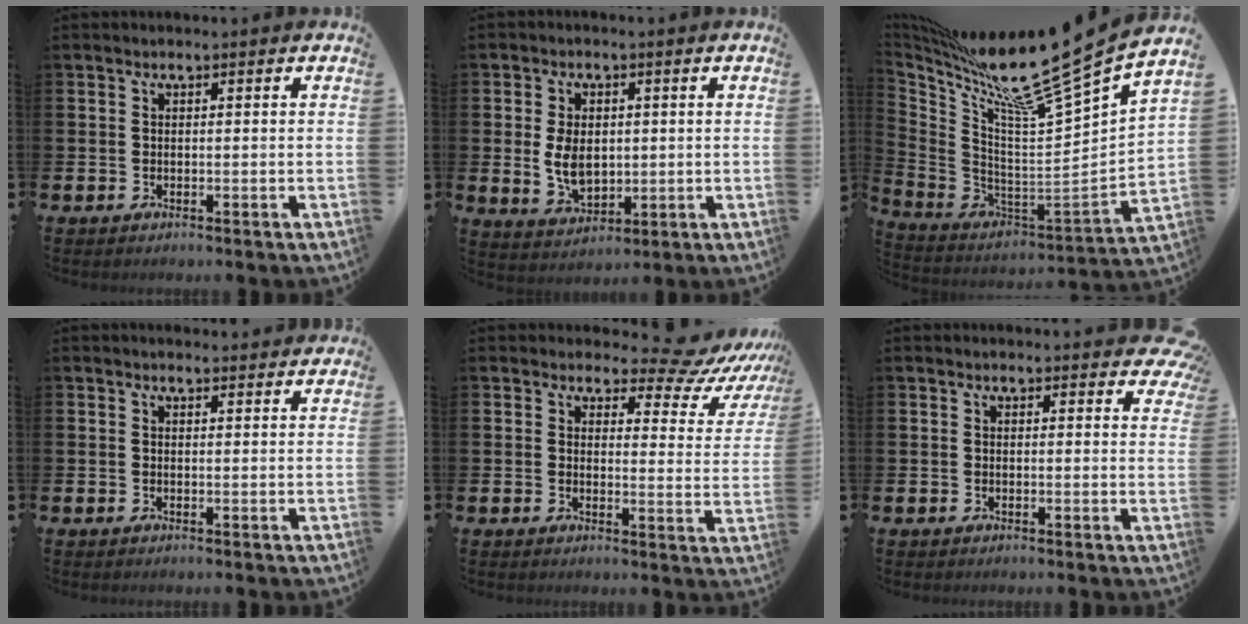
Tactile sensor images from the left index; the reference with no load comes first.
{"total": 5.4, "force": [0.6, 3.7, 3.9], "torque": [-0.079, 0.007, 0.006]}
{"total": 14.2, "force": [12.2, -0.2, 7.2], "torque": [-0.161, -0.097, 0.192]}
{"total": 1.6, "force": [1.6, 0.2, 0.0], "torque": [0.008, -0.007, 0.026]}
{"total": 6.4, "force": [5.4, 2.4, 2.3], "torque": [-0.031, -0.047, 0.085]}
{"total": 1.9, "force": [1.8, 0.6, 0.2], "torque": [0.008, -0.008, 0.029]}